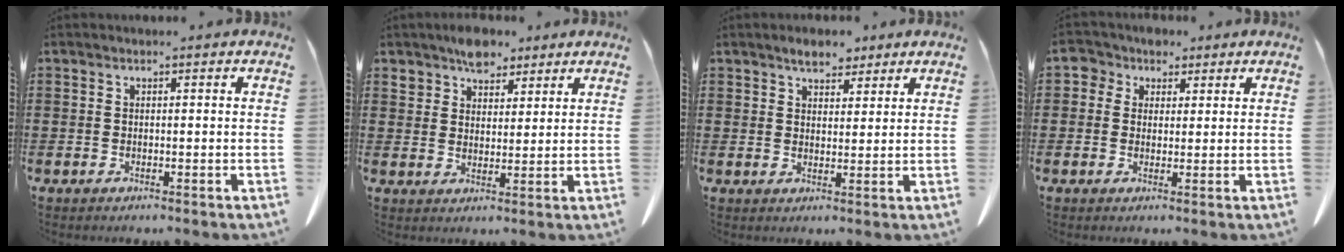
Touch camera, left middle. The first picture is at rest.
{"total": 5.4, "force": [4.4, 3.0, 1.1], "torque": [-0.031, 0.001, 0.084]}
{"total": 3.9, "force": [3.4, 1.7, 1.1], "torque": [-0.023, 0.000, 0.061]}
{"total": 3.6, "force": [1.9, 2.9, 0.9], "torque": [-0.026, 0.007, 0.031]}